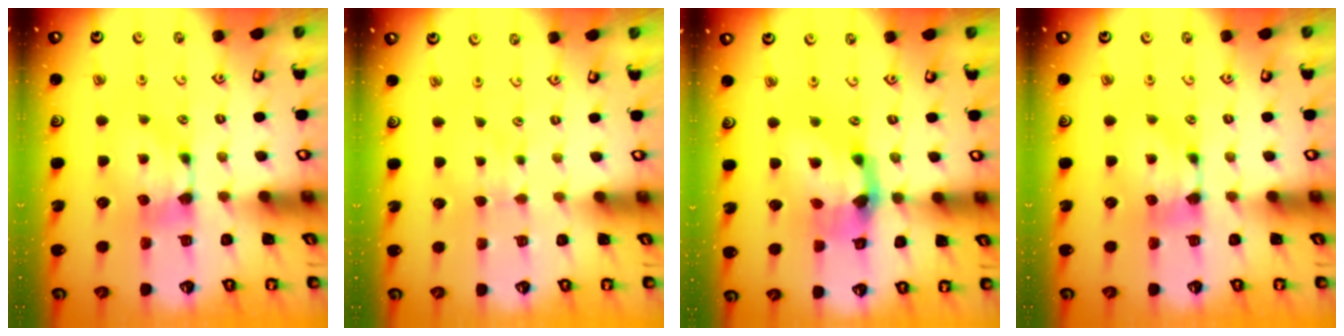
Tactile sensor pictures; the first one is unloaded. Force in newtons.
{"total": 2.3, "press": 2.2, "slide": 0.3}
{"total": 5.6, "press": 5.0, "slide": 2.5}
{"total": 0.0}